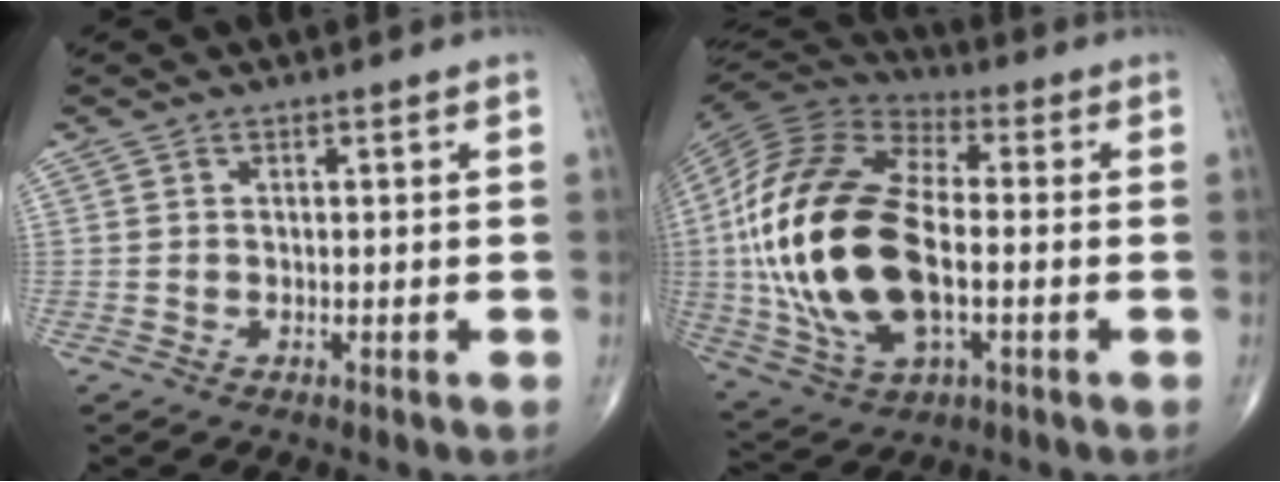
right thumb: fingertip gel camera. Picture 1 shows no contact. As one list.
[{"total": 26.6, "force": [-1.8, 14.0, 22.5], "torque": [-0.471, 0.002, -0.031]}]